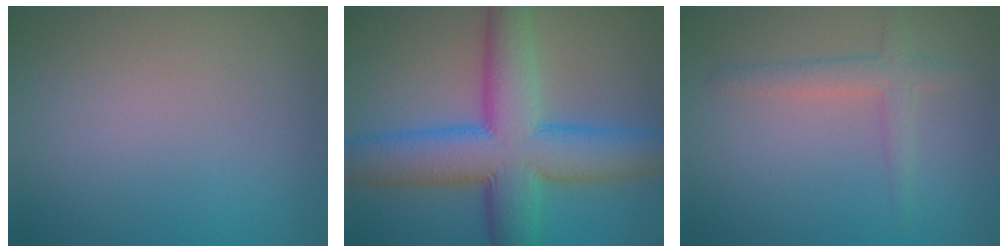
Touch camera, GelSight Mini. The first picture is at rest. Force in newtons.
{"total": 11.0, "press": 11.0, "slide": 0.3}
{"total": 2.2, "press": 2.2, "slide": 0.1}